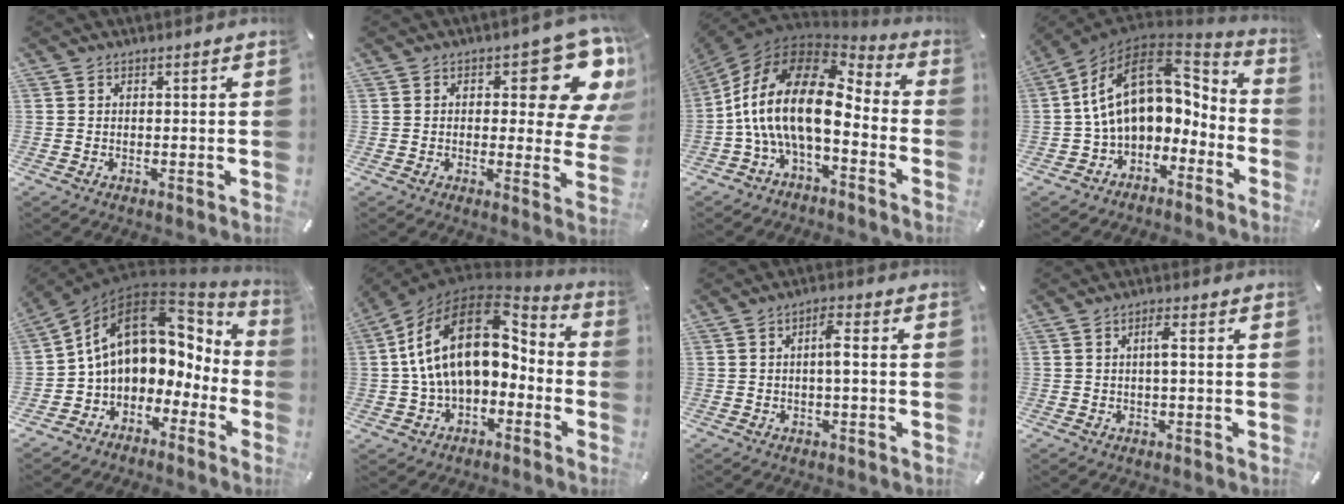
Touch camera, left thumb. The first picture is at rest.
{"total": 14.9, "force": [6.9, 6.3, 11.7], "torque": [-0.131, -0.059, 0.111]}
{"total": 20.6, "force": [-1.5, 10.8, 17.5], "torque": [-0.378, 0.000, -0.027]}
{"total": 17.8, "force": [2.7, 12.0, 12.8], "torque": [-0.227, -0.017, 0.053]}
{"total": 14.0, "force": [3.3, 10.6, 8.6], "torque": [-0.149, -0.017, 0.061]}
{"total": 21.5, "force": [3.5, 13.4, 16.5], "torque": [-0.319, -0.011, 0.061]}
{"total": 4.1, "force": [-0.2, 1.1, 4.0], "torque": [-0.076, 0.010, -0.007]}
{"total": 2.8, "force": [0.0, 0.4, 2.8], "torque": [-0.055, 0.005, -0.003]}